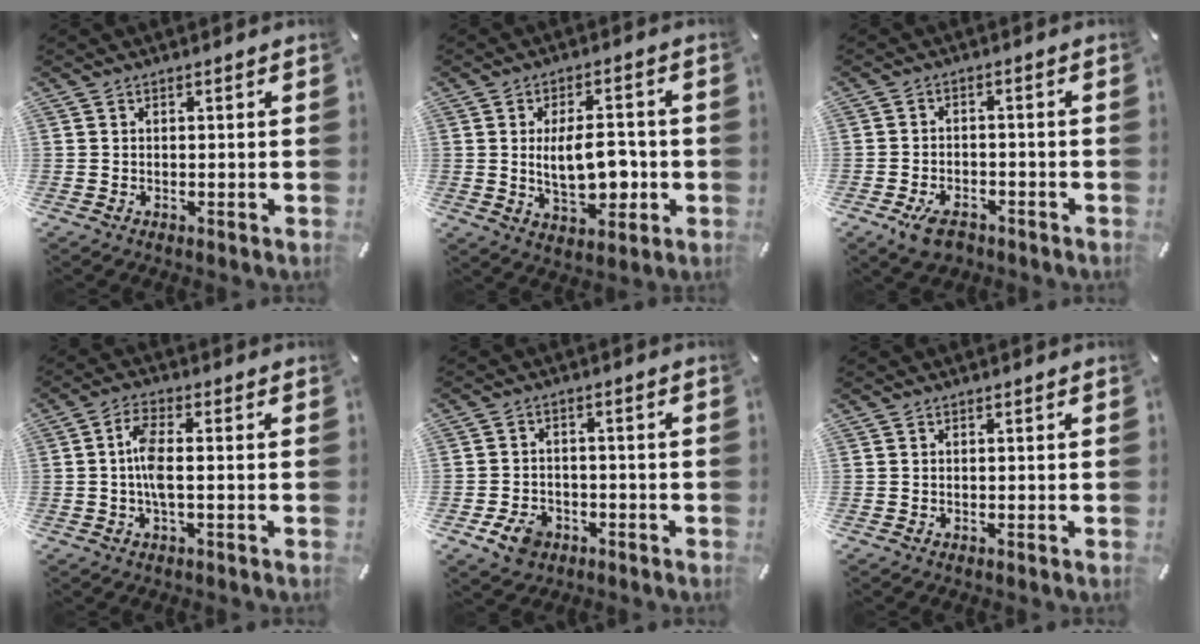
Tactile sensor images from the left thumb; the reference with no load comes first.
{"total": 12.0, "force": [-0.5, 6.7, 10.0], "torque": [-0.156, -0.005, -0.013]}
{"total": 6.6, "force": [-3.5, 5.0, 2.5], "torque": [-0.040, 0.023, -0.062]}
{"total": 6.2, "force": [-0.5, 2.0, 5.9], "torque": [-0.128, -0.005, -0.014]}
{"total": 6.0, "force": [-3.1, 4.4, 2.6], "torque": [-0.048, 0.011, -0.060]}
{"total": 0.0}